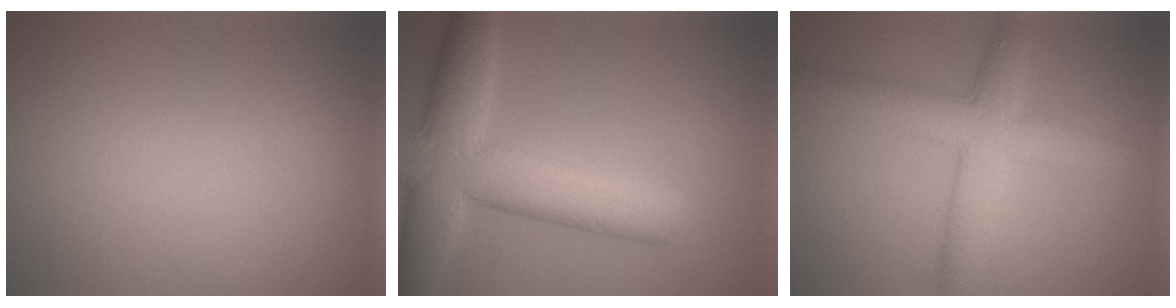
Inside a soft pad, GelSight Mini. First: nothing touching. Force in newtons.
{"total": 9.5, "press": 9.4, "slide": 0.6}
{"total": 5.5, "press": 5.5, "slide": 0.0}